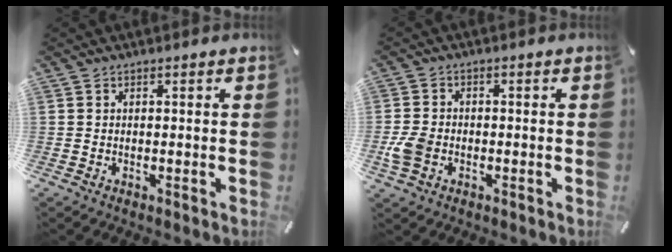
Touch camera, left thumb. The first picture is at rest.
{"total": 5.7, "force": [-1.6, 4.3, 3.3], "torque": [-0.074, 0.007, -0.028]}